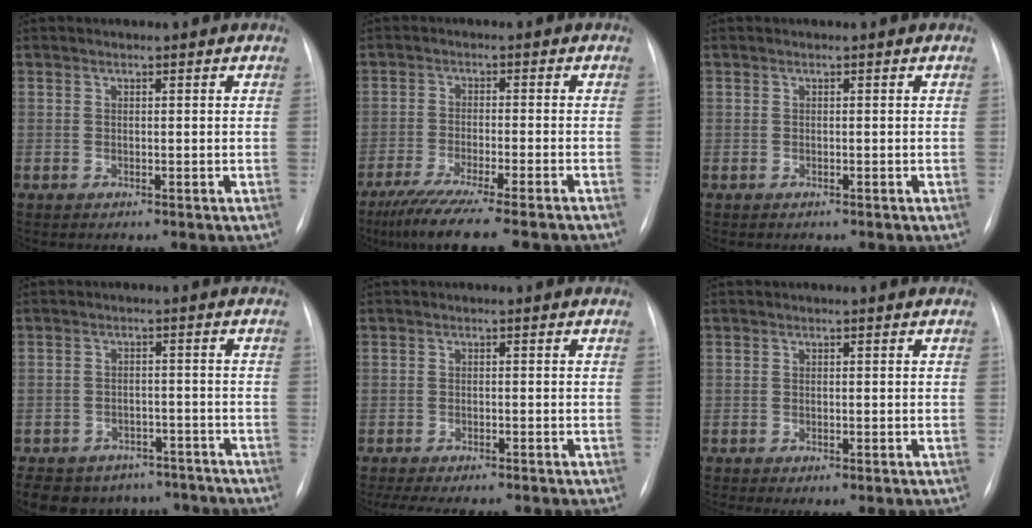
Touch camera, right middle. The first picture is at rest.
{"total": 14.4, "force": [-12.0, 0.3, 8.0], "torque": [-0.120, -0.043, -0.187]}
{"total": 0.0}
{"total": 13.0, "force": [-10.8, 6.6, 2.9], "torque": [-0.052, 0.012, -0.128]}
{"total": 8.9, "force": [-7.6, 1.9, 4.2], "torque": [-0.059, -0.003, -0.103]}
{"total": 2.5, "force": [-1.7, 0.7, 1.7], "torque": [-0.019, -0.009, -0.020]}